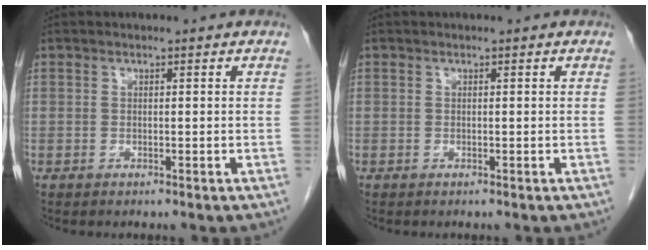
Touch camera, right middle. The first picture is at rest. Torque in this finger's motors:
{"motor_torque": [0.00, 0.00, 0.00, 0.00]}